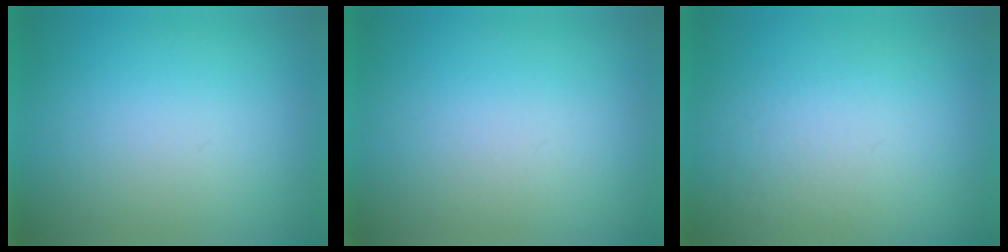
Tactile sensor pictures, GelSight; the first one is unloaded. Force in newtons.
{"total": 1.2}
{"total": 5.0}